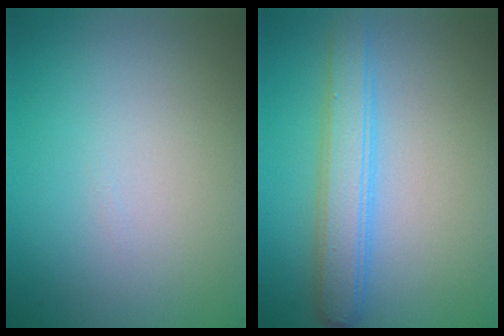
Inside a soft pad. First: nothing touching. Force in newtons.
{"total": 3.7, "press": 3.7, "slide": 0.1}